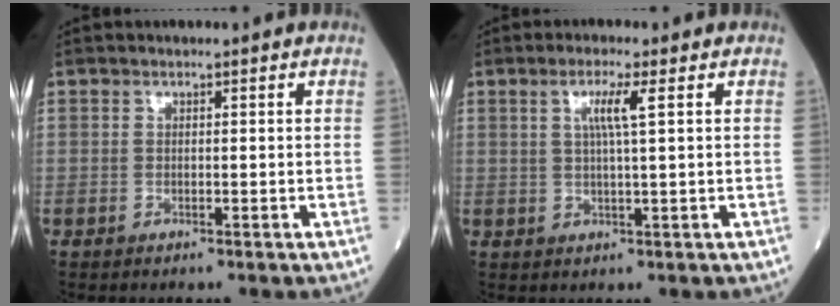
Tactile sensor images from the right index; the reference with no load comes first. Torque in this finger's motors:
{"motor_torque": [0.69, 0.23, 0.30, 0.09]}